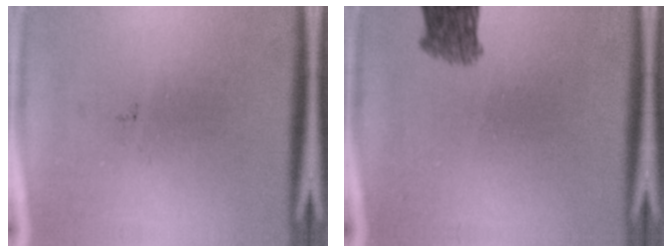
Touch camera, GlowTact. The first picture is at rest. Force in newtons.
{"total": 3.6}